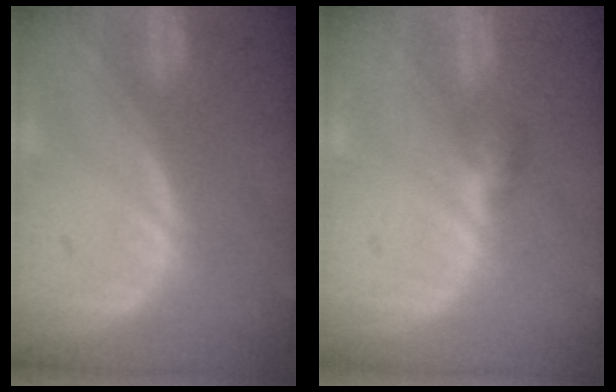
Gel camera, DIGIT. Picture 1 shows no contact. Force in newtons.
{"total": 2.6, "press": 2.5, "slide": 0.7}